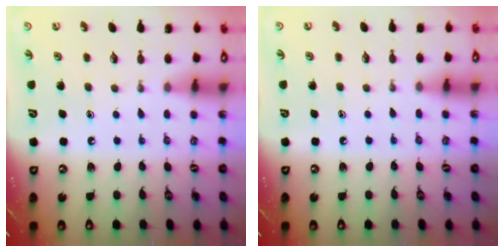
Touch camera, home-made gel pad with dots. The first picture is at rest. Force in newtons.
{"total": 2.9, "press": 2.9, "slide": 0.5}